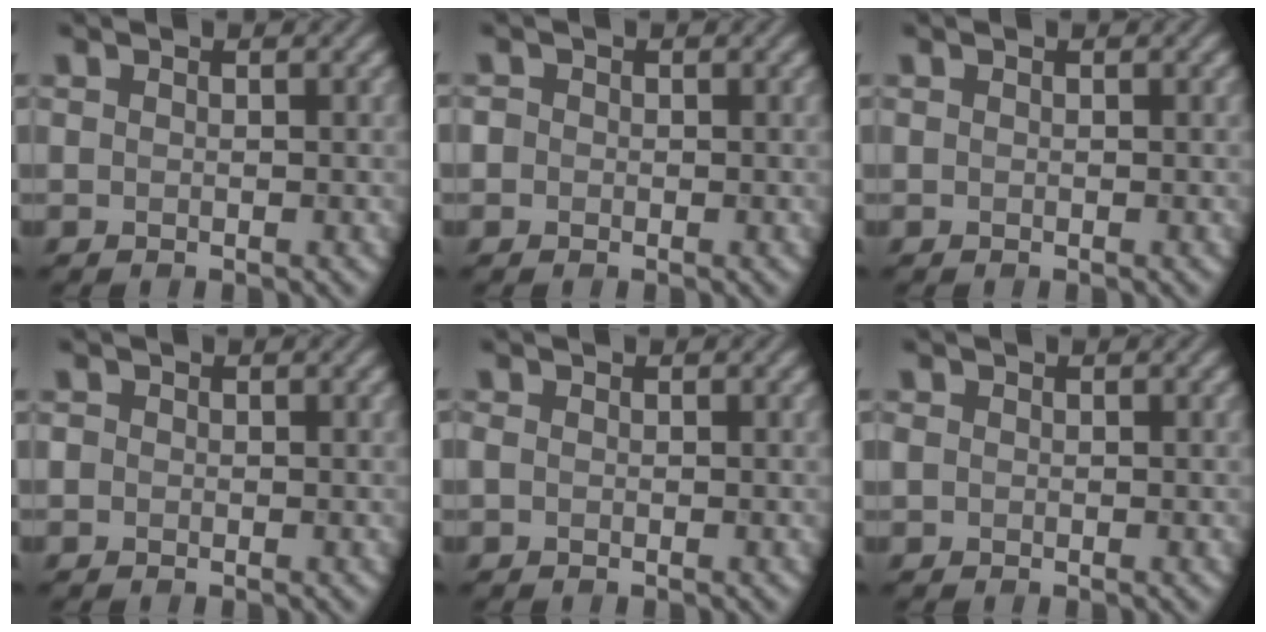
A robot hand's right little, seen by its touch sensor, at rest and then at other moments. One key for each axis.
{"total": 0.8, "fx": -0.1, "fy": 0.8, "fz": 0.2, "tx": 0.001, "ty": -0.002, "tz": -0.004}
{"total": 0.0}
{"total": 0.6, "fx": -0.1, "fy": 0.6, "fz": 0.1, "tx": 0.001, "ty": -0.003, "tz": -0.002}
{"total": 0.7, "fx": -0.2, "fy": 0.5, "fz": 0.4, "tx": -0.012, "ty": -0.001, "tz": -0.006}
{"total": 0.8, "fx": 0.0, "fy": 0.7, "fz": 0.3, "tx": -0.005, "ty": 0.000, "tz": -0.003}